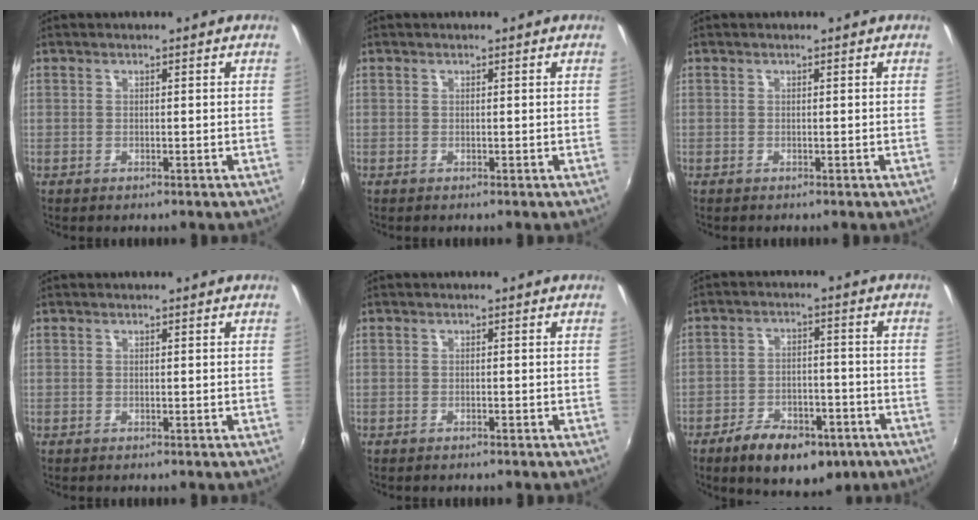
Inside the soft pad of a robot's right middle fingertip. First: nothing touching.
{"total": 0.0}
{"total": 0.0}
{"total": 0.0}
{"total": 0.7, "force": [-0.6, 0.2, 0.2], "torque": [-0.004, 0.001, -0.010]}
{"total": 13.5, "force": [-8.6, 6.5, 8.2], "torque": [-0.155, -0.005, -0.122]}